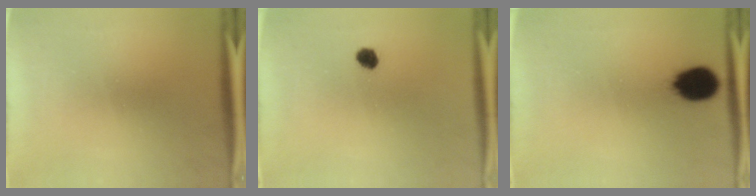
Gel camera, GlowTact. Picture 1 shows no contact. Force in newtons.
{"total": 2.5}
{"total": 10.3}